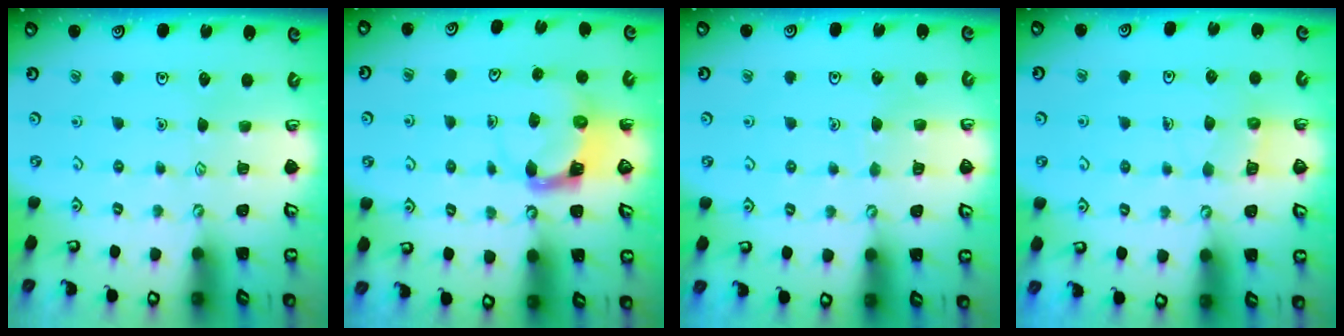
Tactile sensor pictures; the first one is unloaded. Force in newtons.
{"total": 3.9, "press": 3.8, "slide": 0.7}
{"total": 4.7, "press": 4.7, "slide": 0.4}
{"total": 5.8, "press": 5.7, "slide": 0.5}